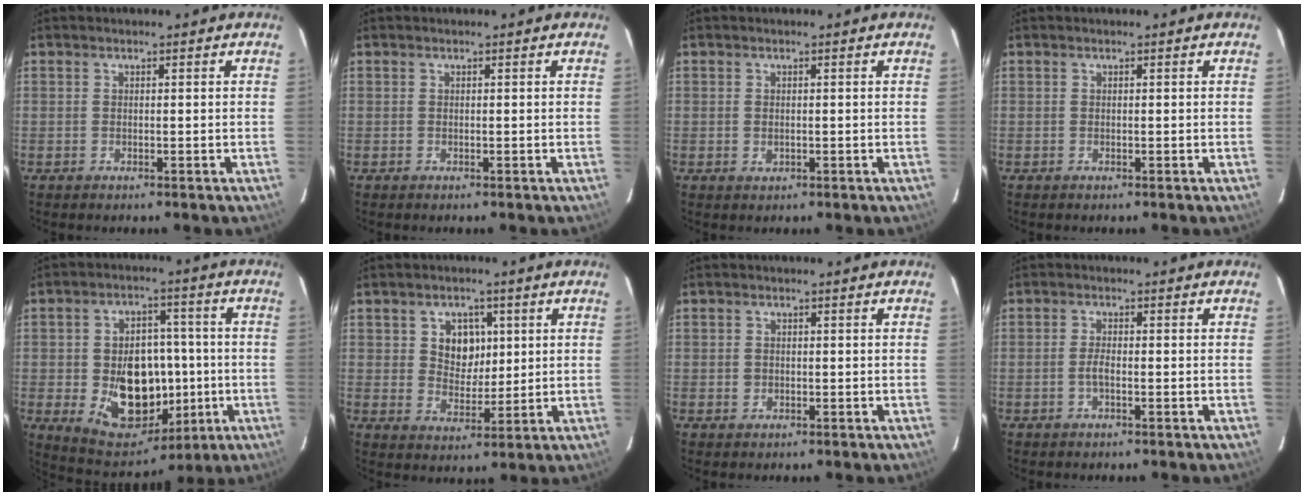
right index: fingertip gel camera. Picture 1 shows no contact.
{"total": 0.0}
{"total": 0.9, "force": [-0.1, 0.8, 0.5], "torque": [-0.005, 0.001, 0.001]}
{"total": 0.0}
{"total": 16.4, "force": [-2.3, 12.0, 10.9], "torque": [-0.215, 0.010, -0.008]}
{"total": 6.4, "force": [1.8, 5.2, 3.2], "torque": [-0.052, 0.009, 0.039]}
{"total": 1.2, "force": [-0.2, 1.1, 0.3], "torque": [-0.001, 0.002, 0.000]}
{"total": 1.7, "force": [-0.6, 0.4, 1.5], "torque": [-0.032, 0.003, -0.012]}